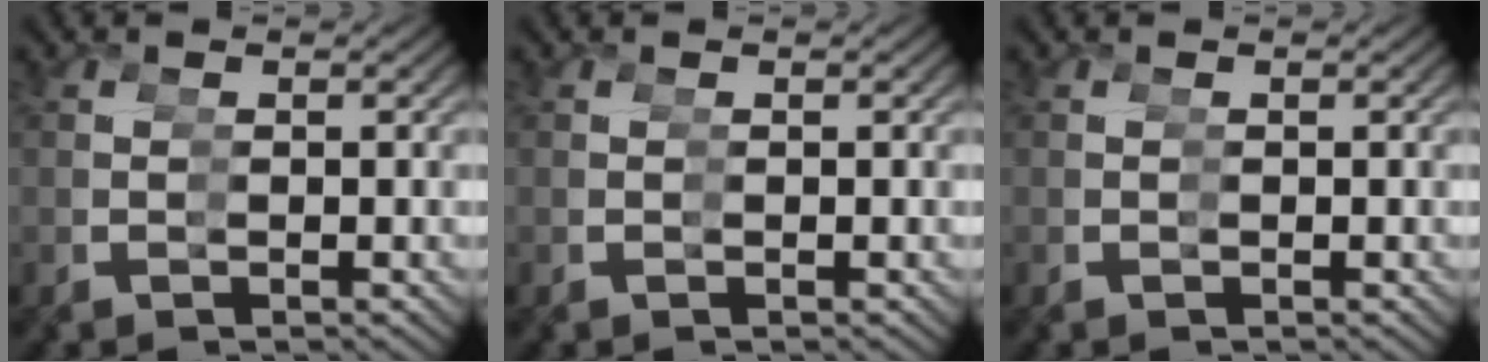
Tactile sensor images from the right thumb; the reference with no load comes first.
{"total": 0.0}
{"total": 0.0}